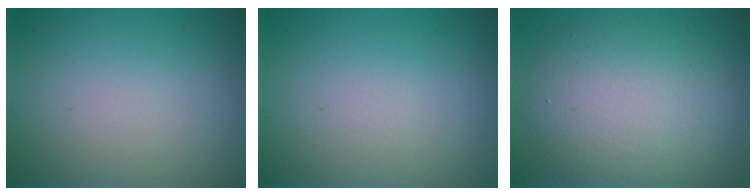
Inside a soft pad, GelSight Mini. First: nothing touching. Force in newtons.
{"total": 0.0}
{"total": 7.5, "press": 7.5, "slide": 0.2}